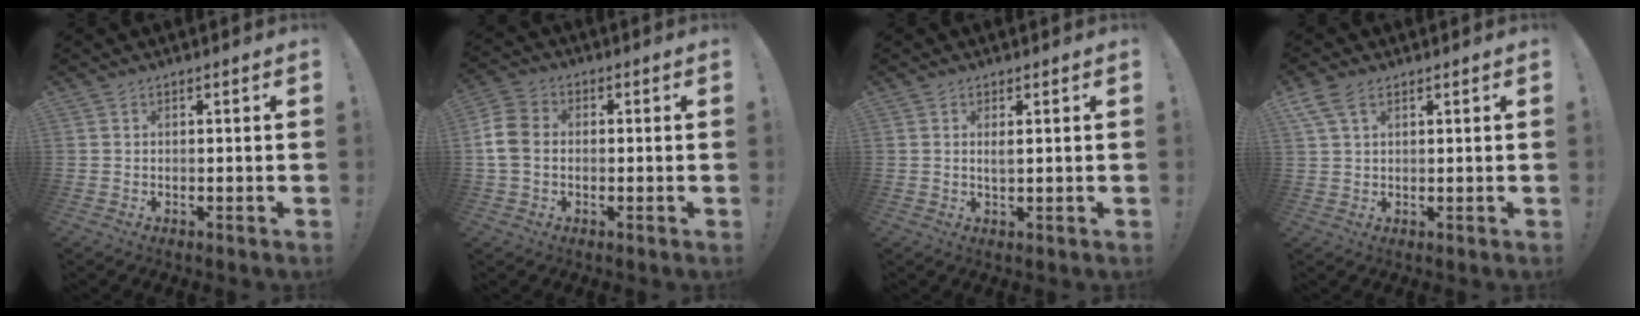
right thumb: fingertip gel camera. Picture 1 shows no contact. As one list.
[{"total": 8.3, "force": [-0.6, 6.3, 5.3], "torque": [-0.136, 0.008, -0.007]}, {"total": 1.6, "force": [0.8, 0.2, 1.4], "torque": [-0.022, -0.004, 0.011]}, {"total": 5.2, "force": [2.7, 2.6, 3.6], "torque": [-0.081, 0.004, 0.056]}]